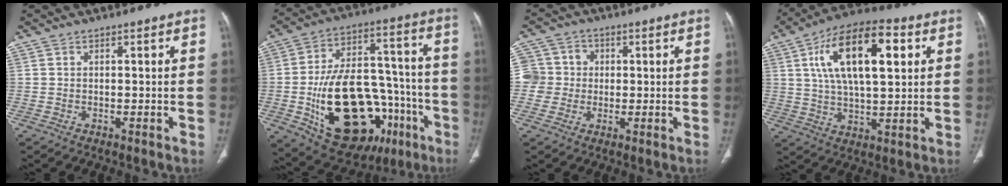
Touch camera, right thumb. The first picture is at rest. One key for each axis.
{"total": 29.8, "fx": -10.0, "fy": 16.7, "fz": 22.6, "tx": -0.357, "ty": 0.041, "tz": -0.135}
{"total": 7.1, "fx": 0.0, "fy": 7.0, "fz": 1.0, "tx": 0.009, "ty": 0.017, "tz": -0.004}
{"total": 18.7, "fx": 5.7, "fy": 8.2, "fz": 15.8, "tx": -0.258, "ty": 0.005, "tz": 0.091}